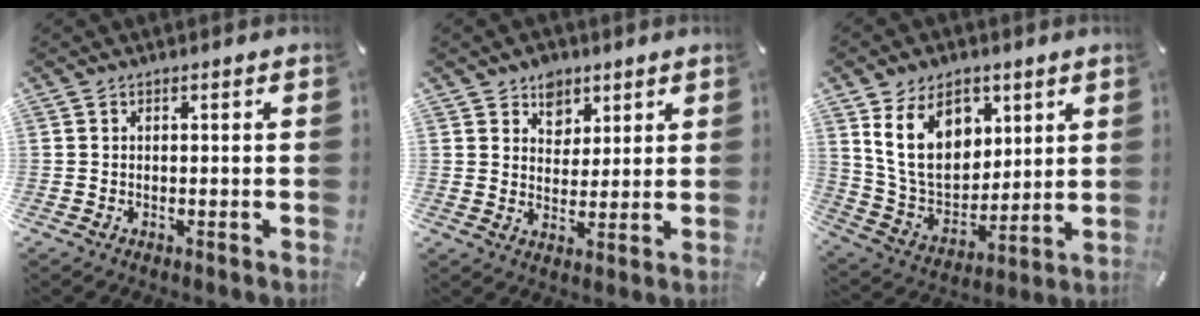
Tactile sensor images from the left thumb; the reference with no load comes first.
{"total": 5.8, "force": [3.5, 4.6, 0.5], "torque": [0.000, -0.019, 0.061]}
{"total": 16.5, "force": [7.3, 11.7, 9.2], "torque": [-0.186, -0.019, 0.136]}